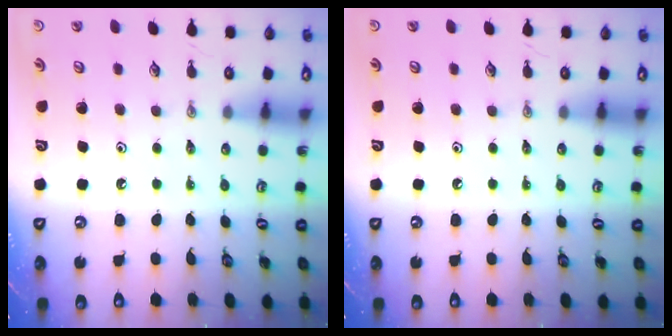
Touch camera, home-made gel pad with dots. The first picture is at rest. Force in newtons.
{"total": 0.0}